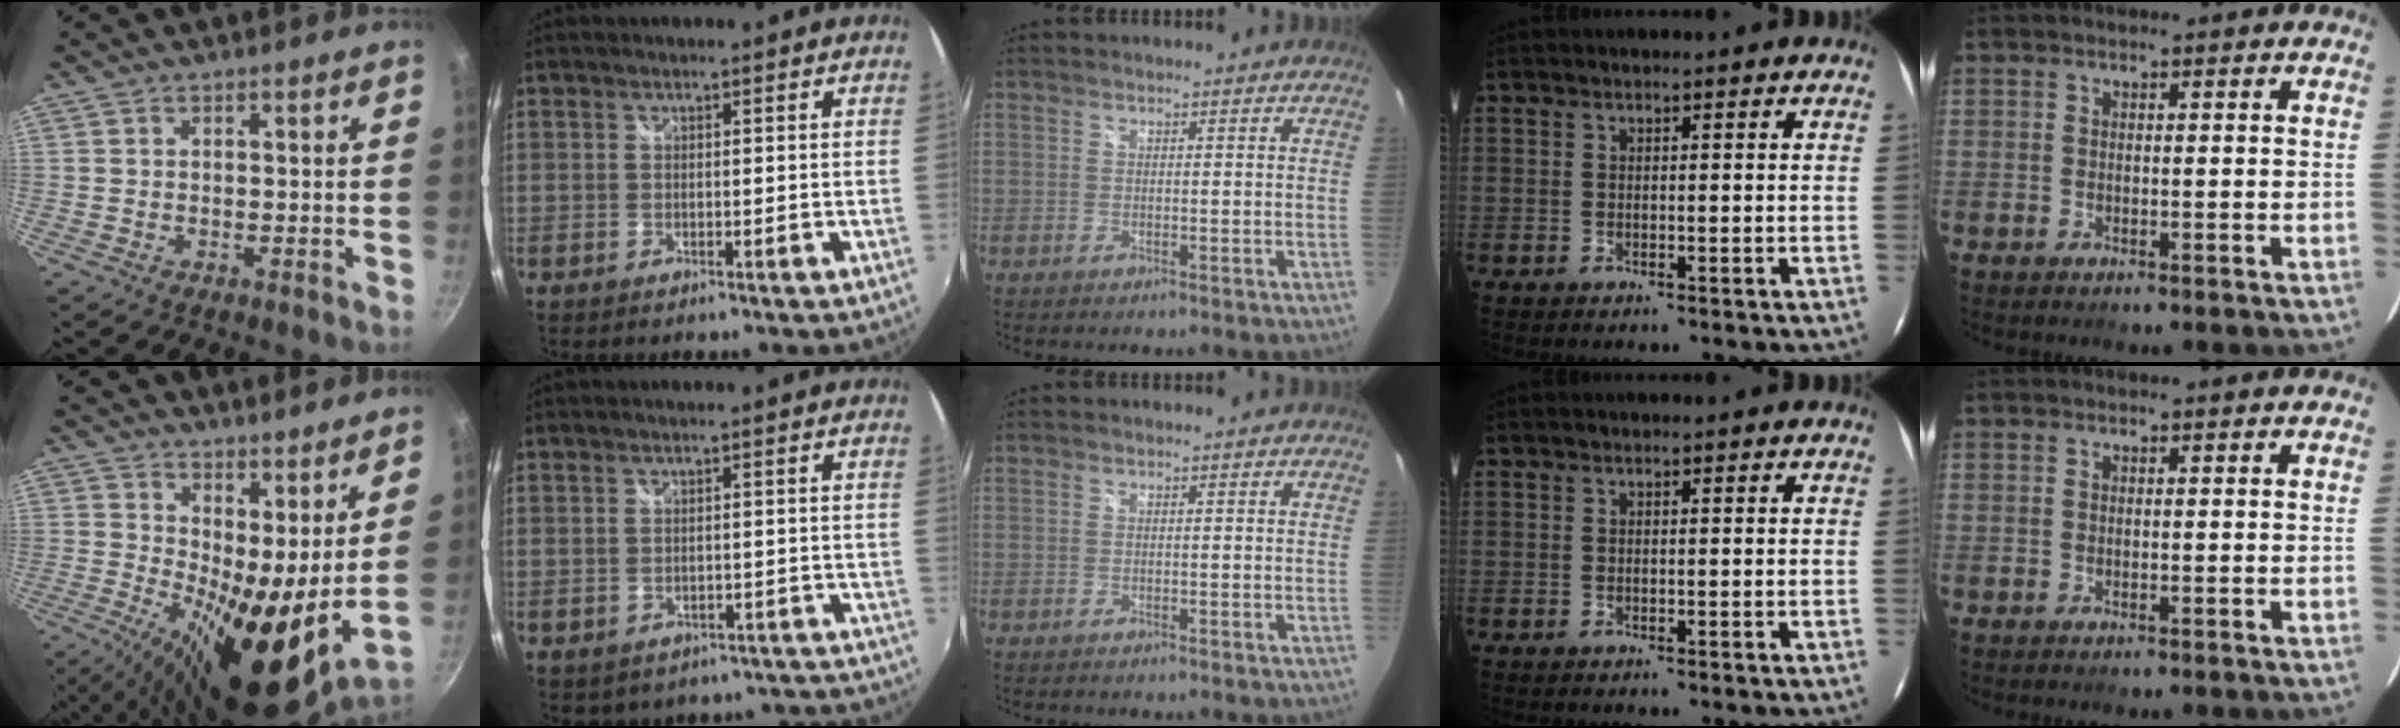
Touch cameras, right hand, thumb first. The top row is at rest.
{"thumb": {"total": 17.1, "force": [4.6, 6.1, 15.4], "torque": [-0.226, -0.049, 0.071]}, "index": {"total": 11.1, "force": [-8.6, 6.3, 3.1], "torque": [-0.061, 0.006, -0.080]}}